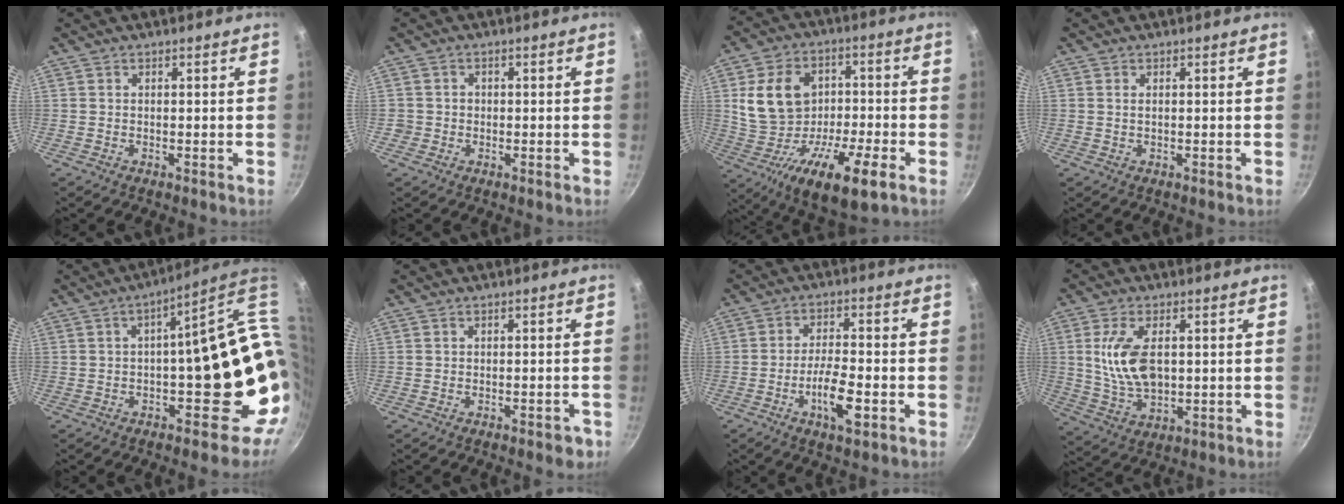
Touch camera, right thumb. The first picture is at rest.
{"total": 1.8, "force": [-0.4, 1.8, 0.4], "torque": [0.003, 0.007, -0.006]}
{"total": 19.1, "force": [-3.8, 11.0, 15.1], "torque": [-0.241, 0.020, -0.065]}
{"total": 0.7, "force": [0.2, 0.3, 0.6], "torque": [-0.011, 0.001, 0.003]}
{"total": 19.7, "force": [1.0, 8.5, 17.7], "torque": [-0.152, 0.008, 0.032]}
{"total": 2.7, "force": [-1.5, 1.4, 1.7], "torque": [-0.008, 0.022, -0.006]}
{"total": 8.1, "force": [-3.2, 2.6, 7.0], "torque": [-0.125, 0.017, -0.058]}
{"total": 11.2, "force": [1.5, 6.2, 9.2], "torque": [-0.168, -0.008, 0.034]}